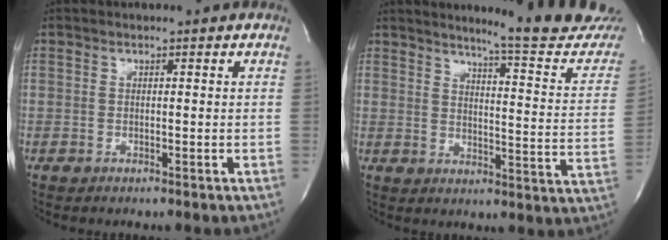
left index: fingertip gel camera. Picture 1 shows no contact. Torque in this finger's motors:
{"motor_torque": [0.08, -1.06, 0.20, 0.08]}